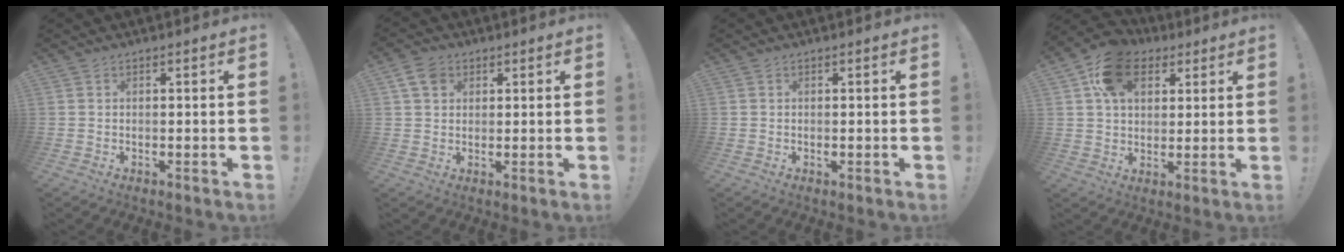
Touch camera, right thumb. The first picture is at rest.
{"total": 6.0, "force": [2.6, 4.5, 3.0], "torque": [-0.049, 0.002, 0.050]}
{"total": 0.0}
{"total": 14.4, "force": [6.3, 10.3, 7.9], "torque": [-0.121, -0.012, 0.122]}